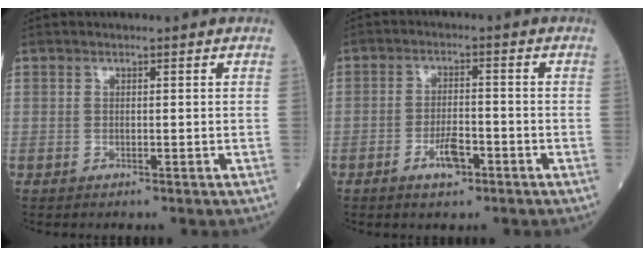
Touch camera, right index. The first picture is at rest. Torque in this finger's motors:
{"motor_torque": [-0.02, 0.00, -0.02, 0.00]}